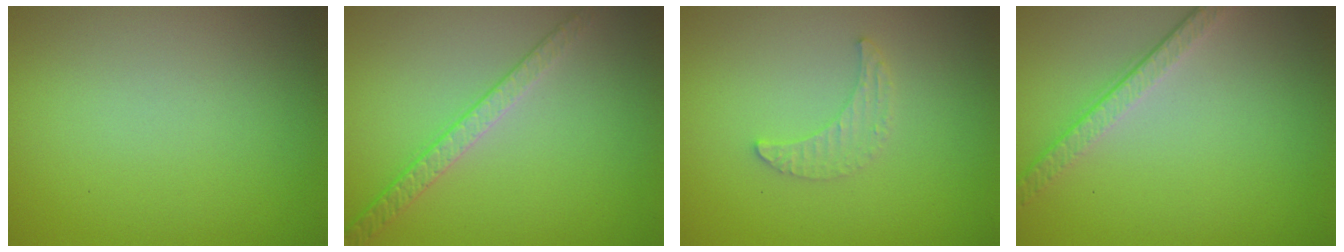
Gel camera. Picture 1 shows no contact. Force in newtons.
{"total": 2.4, "press": 2.0, "slide": 1.4}
{"total": 1.6, "press": 1.5, "slide": 0.4}
{"total": 3.5, "press": 2.5, "slide": 2.5}